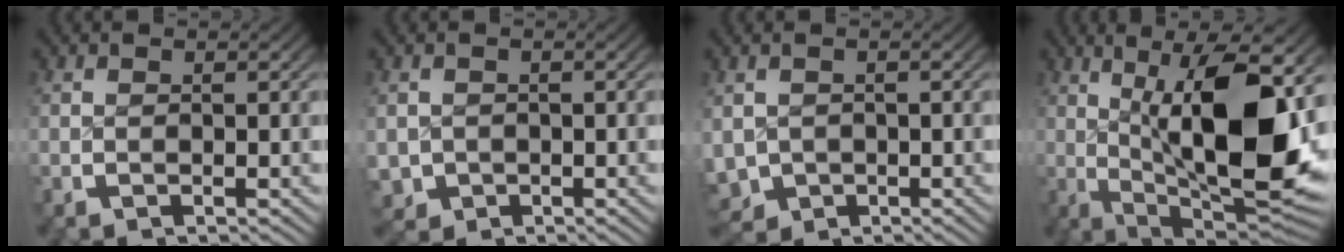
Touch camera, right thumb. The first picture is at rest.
{"total": 3.9, "force": [-1.3, 3.5, 1.3], "torque": [-0.041, -0.032, -0.008]}
{"total": 5.7, "force": [-1.7, 4.9, 2.4], "torque": [-0.070, -0.039, -0.010]}
{"total": 17.3, "force": [-0.2, 8.4, 15.1], "torque": [-0.243, -0.041, 0.028]}